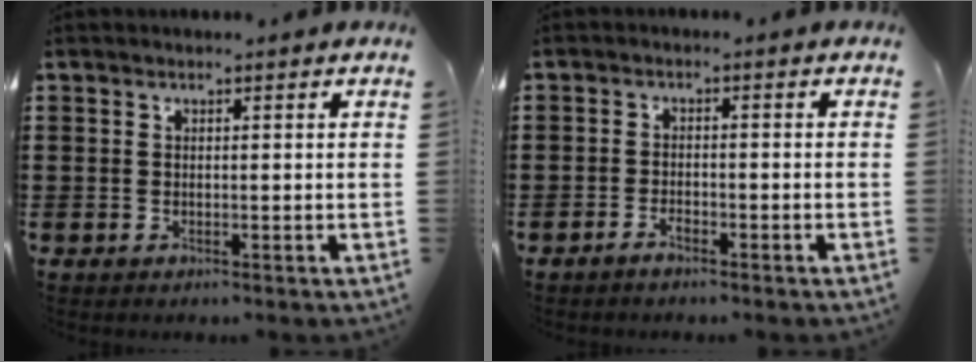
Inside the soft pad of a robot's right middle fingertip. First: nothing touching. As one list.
[{"total": 1.8, "force": [-1.4, 0.4, 1.0], "torque": [-0.021, 0.000, -0.027]}]